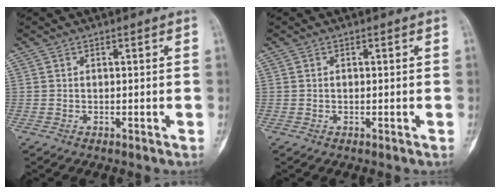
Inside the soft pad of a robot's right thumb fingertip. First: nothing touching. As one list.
[{"total": 0.0}]